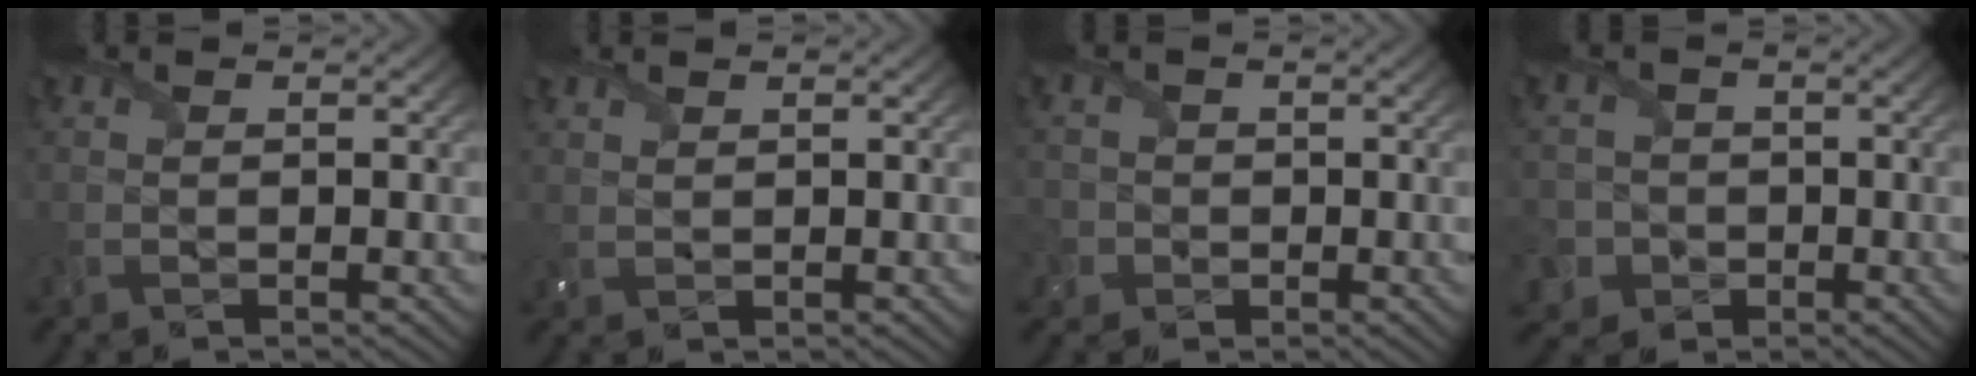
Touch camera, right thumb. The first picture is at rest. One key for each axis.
{"total": 1.2, "fx": 0.9, "fy": 0.5, "fz": 0.5, "tx": -0.019, "ty": 0.002, "tz": 0.024}
{"total": 3.5, "fx": -0.7, "fy": 3.3, "fz": 0.6, "tx": -0.022, "ty": 0.007, "tz": -0.028}
{"total": 6.0, "fx": -1.5, "fy": 5.7, "fz": 1.1, "tx": -0.048, "ty": -0.003, "tz": -0.055}